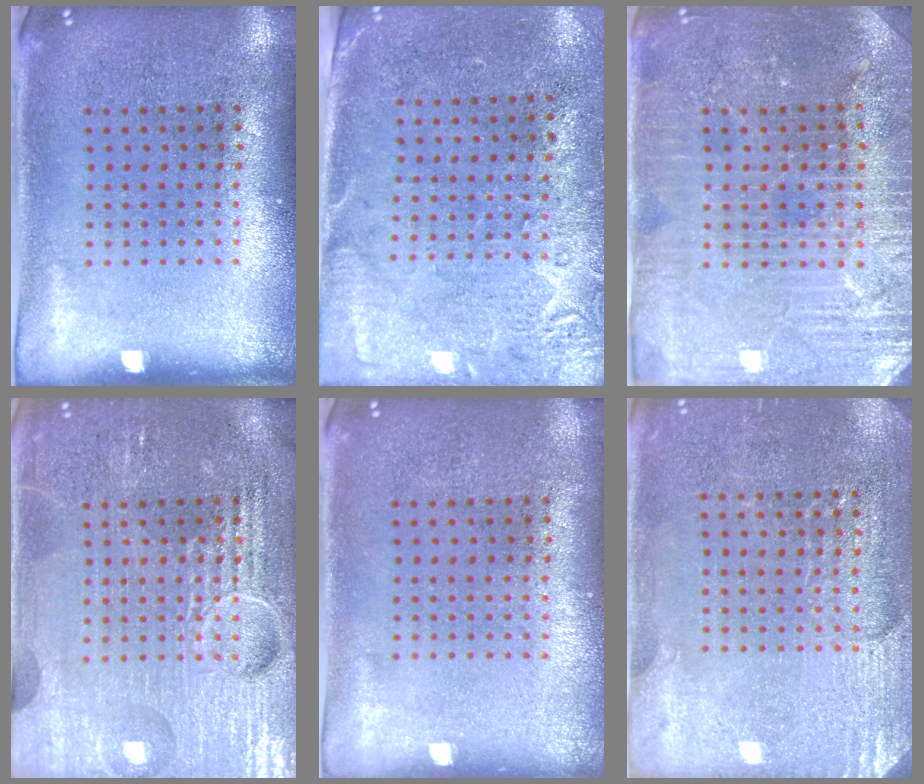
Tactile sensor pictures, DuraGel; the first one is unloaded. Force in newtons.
{"total": 2.7, "press": 2.3, "slide": 1.4}
{"total": 4.1, "press": 3.9, "slide": 1.2}
{"total": 6.8, "press": 6.8, "slide": 0.8}
{"total": 0.0}
{"total": 2.9, "press": 2.9, "slide": 0.5}